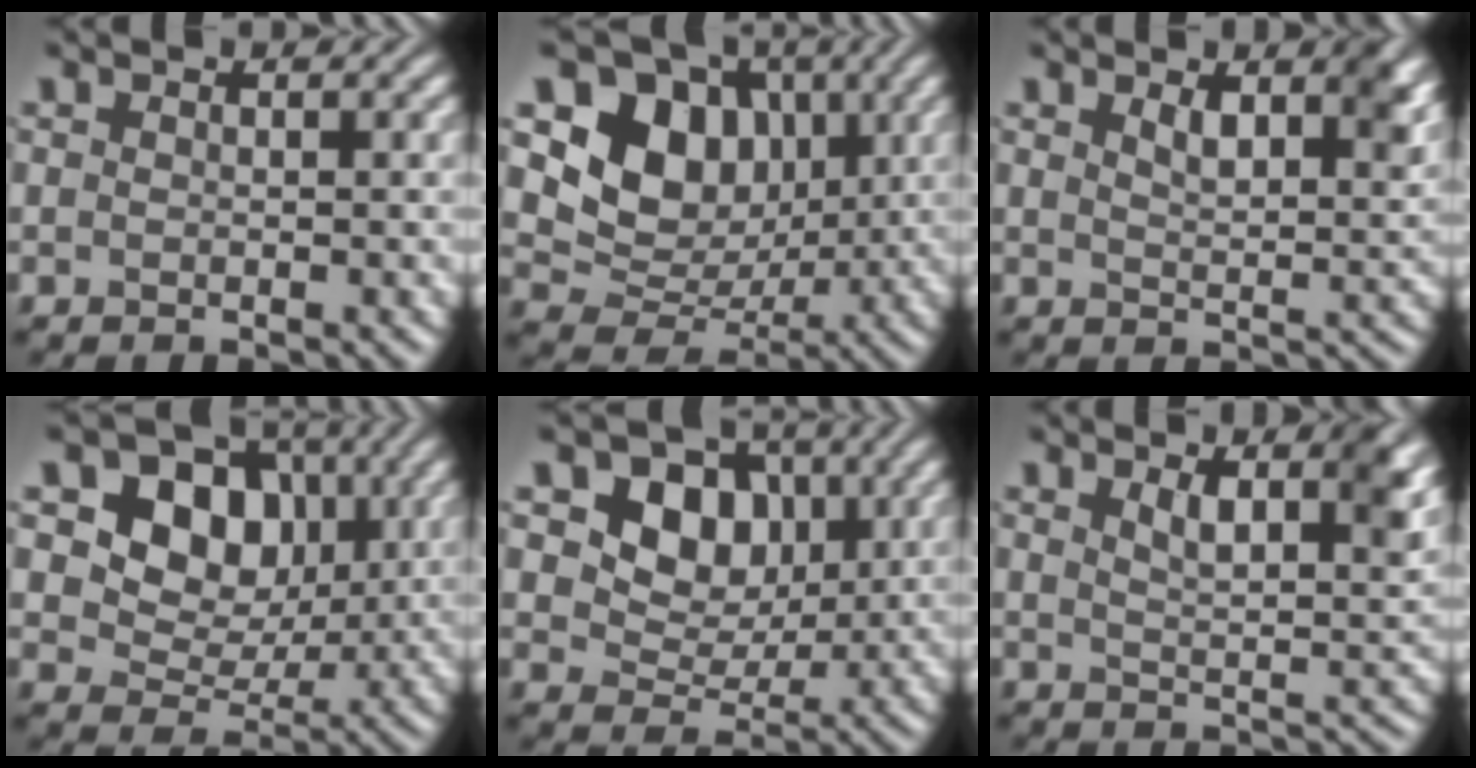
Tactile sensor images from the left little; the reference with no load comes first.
{"total": 8.8, "force": [2.5, 7.0, 4.7], "torque": [-0.074, -0.012, 0.035]}
{"total": 4.3, "force": [2.4, 1.6, 3.1], "torque": [-0.049, -0.006, 0.040]}
{"total": 8.5, "force": [2.5, 6.6, 4.9], "torque": [-0.088, 0.007, 0.031]}
{"total": 7.0, "force": [2.3, 5.4, 3.8], "torque": [-0.073, -0.006, 0.038]}
{"total": 4.8, "force": [2.5, 1.6, 3.8], "torque": [-0.056, -0.004, 0.039]}